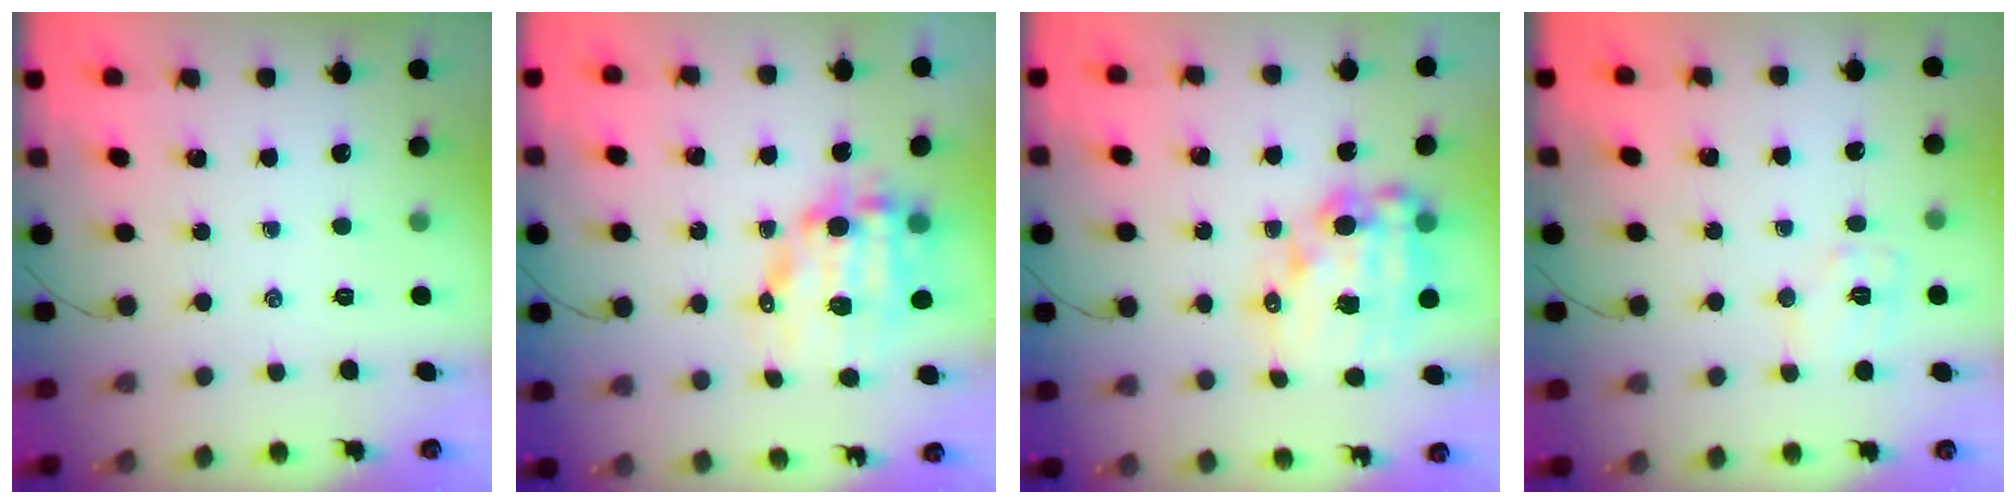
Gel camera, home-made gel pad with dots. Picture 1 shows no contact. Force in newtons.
{"total": 11.0, "press": 10.7, "slide": 2.7}
{"total": 17.9, "press": 17.5, "slide": 3.7}
{"total": 8.0, "press": 8.0, "slide": 0.7}